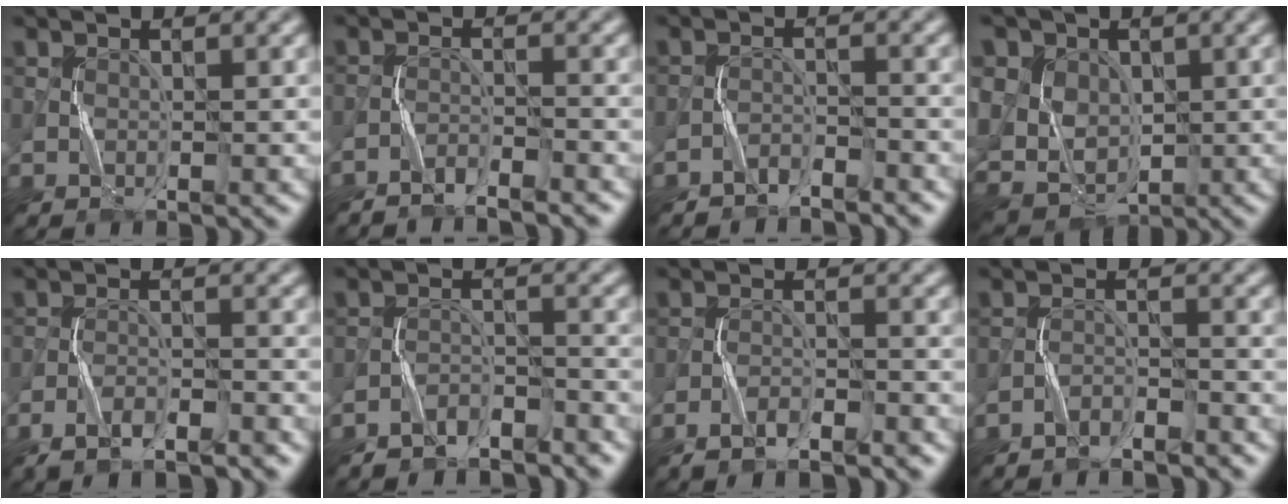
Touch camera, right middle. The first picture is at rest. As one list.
[{"total": 2.9, "force": [-2.9, -0.3, 0.4], "torque": [-0.016, 0.000, -0.051]}, {"total": 1.8, "force": [-1.8, 0.0, 0.0], "torque": [-0.001, 0.007, -0.037]}, {"total": 8.8, "force": [2.1, 7.5, 4.2], "torque": [-0.099, 0.032, 0.017]}, {"total": 4.3, "force": [-3.4, 1.2, 2.3], "torque": [-0.038, 0.000, -0.057]}, {"total": 3.2, "force": [-3.1, 0.8, 0.6], "torque": [-0.010, 0.003, -0.059]}, {"total": 3.3, "force": [-2.7, 0.7, 1.8], "torque": [-0.032, 0.004, -0.046]}, {"total": 1.9, "force": [-1.9, 0.2, 0.3], "torque": [-0.006, 0.007, -0.038]}]